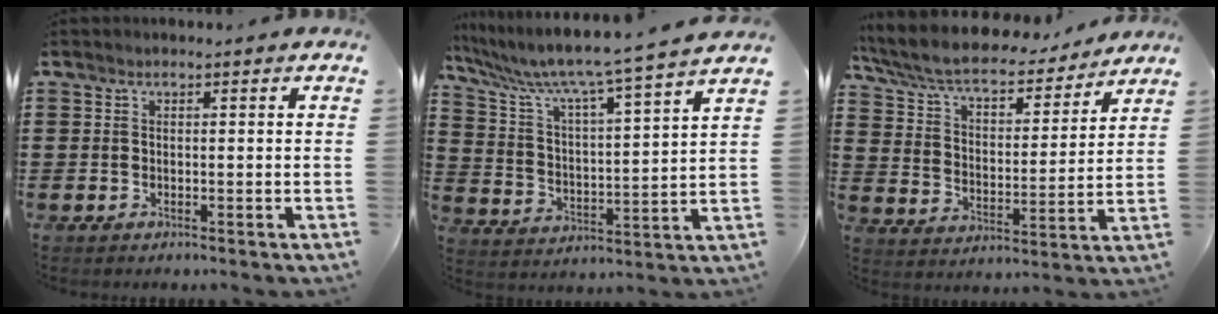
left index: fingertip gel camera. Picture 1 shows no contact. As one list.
[{"total": 6.9, "force": [6.0, -0.6, 3.3], "torque": [-0.093, -0.053, 0.091]}, {"total": 7.5, "force": [6.5, 1.5, 3.4], "torque": [-0.094, -0.040, 0.109]}]